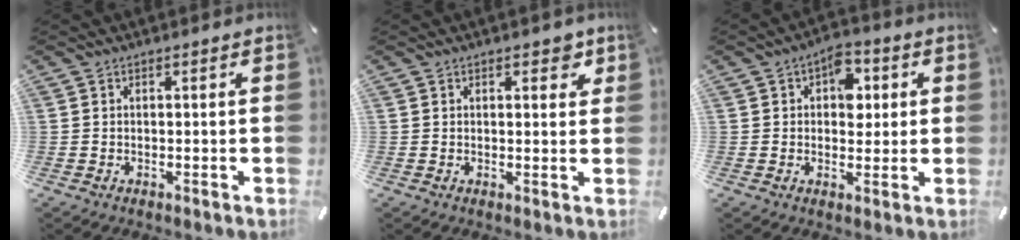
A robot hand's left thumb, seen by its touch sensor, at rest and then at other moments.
{"total": 3.2, "force": [1.7, 1.9, 2.0], "torque": [-0.020, -0.001, 0.023]}
{"total": 7.5, "force": [1.6, 5.3, 5.1], "torque": [-0.049, -0.005, 0.019]}